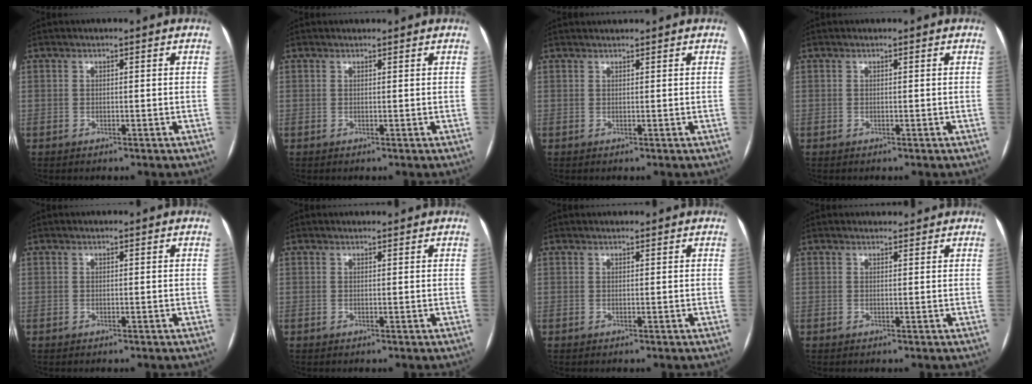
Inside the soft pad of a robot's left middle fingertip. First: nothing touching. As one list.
[{"total": 1.0, "force": [1.0, 0.3, 0.1], "torque": [-0.010, 0.011, 0.017]}, {"total": 1.6, "force": [1.6, -0.1, 0.2], "torque": [-0.003, 0.020, 0.030]}, {"total": 0.0}, {"total": 0.0}, {"total": 1.5, "force": [1.5, 0.3, 0.2], "torque": [-0.010, 0.012, 0.023]}, {"total": 1.5, "force": [1.4, 0.2, 0.3], "torque": [-0.009, 0.018, 0.023]}, {"total": 2.2, "force": [2.1, 0.7, 0.1], "torque": [-0.005, 0.010, 0.027]}]